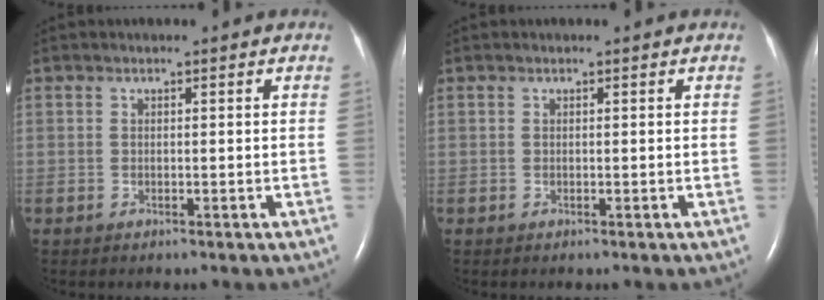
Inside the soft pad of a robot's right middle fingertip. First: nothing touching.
{"total": 0.0}